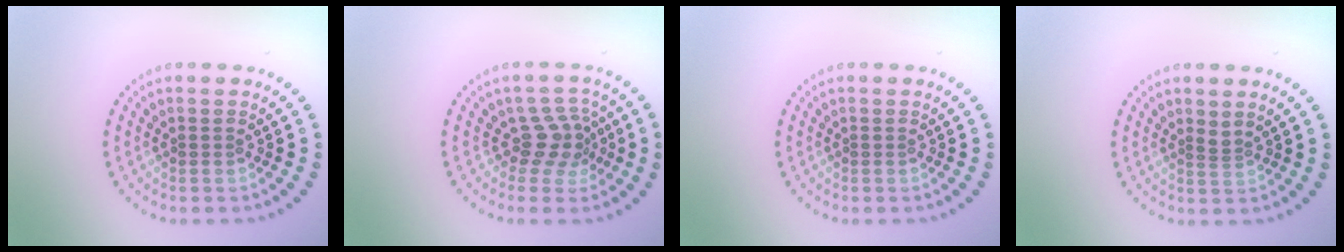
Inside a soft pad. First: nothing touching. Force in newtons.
{"total": 2.9, "press": 2.2, "slide": 1.8}
{"total": 0.0}
{"total": 0.7, "press": 0.4, "slide": 0.6}